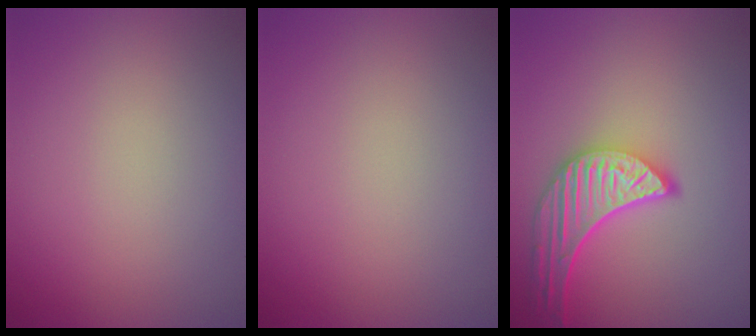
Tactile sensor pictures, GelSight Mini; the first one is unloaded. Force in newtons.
{"total": 0.0}
{"total": 5.3, "press": 4.3, "slide": 3.1}